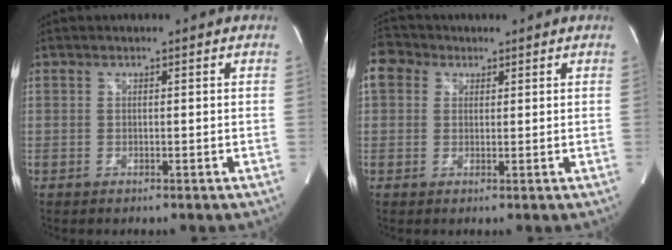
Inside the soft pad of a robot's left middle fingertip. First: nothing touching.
{"total": 5.1, "force": [2.3, 4.1, 1.8], "torque": [-0.049, 0.028, 0.046]}